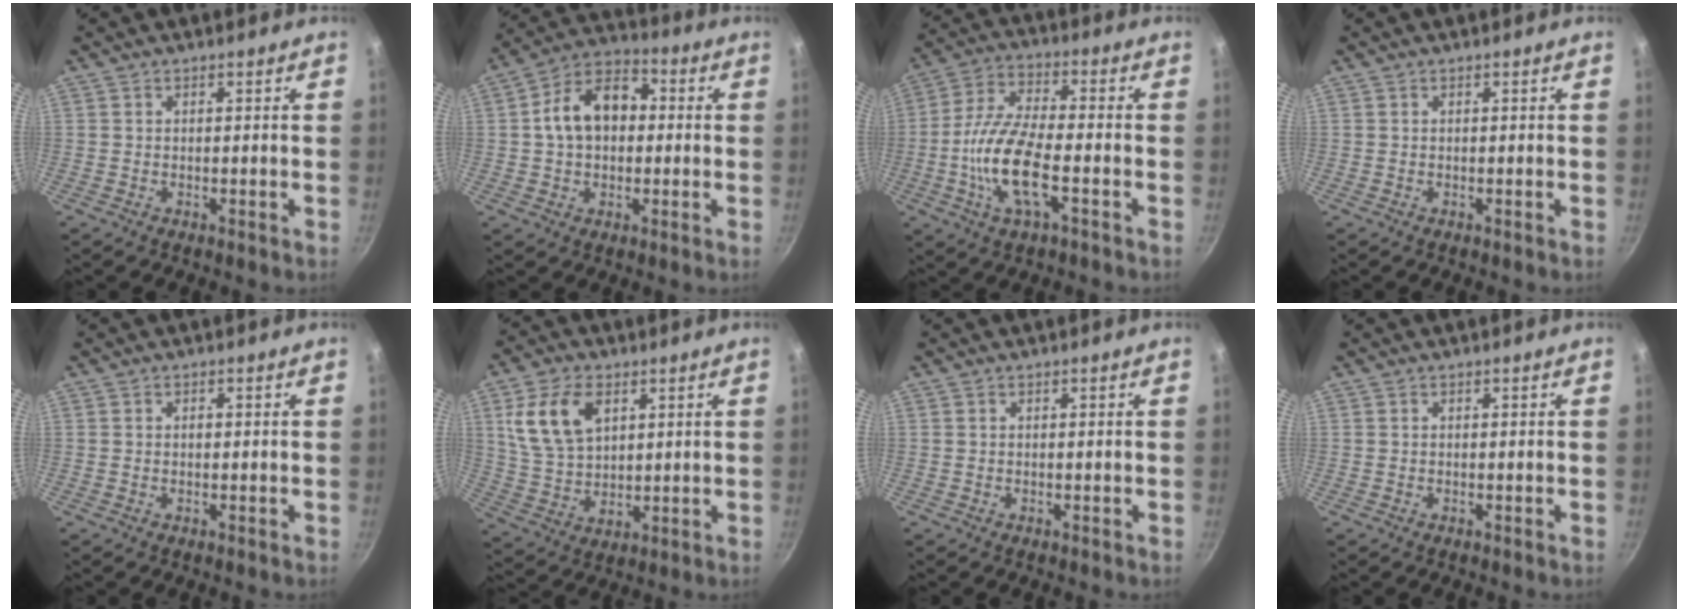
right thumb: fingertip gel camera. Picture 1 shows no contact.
{"total": 12.6, "force": [1.1, 8.7, 9.1], "torque": [-0.140, 0.030, 0.009]}
{"total": 13.9, "force": [-3.6, 5.2, 12.4], "torque": [-0.256, 0.024, -0.069]}
{"total": 0.0}
{"total": 0.6, "force": [0.0, 0.4, 0.5], "torque": [-0.007, 0.004, 0.001]}
{"total": 12.6, "force": [4.7, 7.8, 8.7], "torque": [-0.153, -0.012, 0.098]}
{"total": 0.0}
{"total": 0.0}